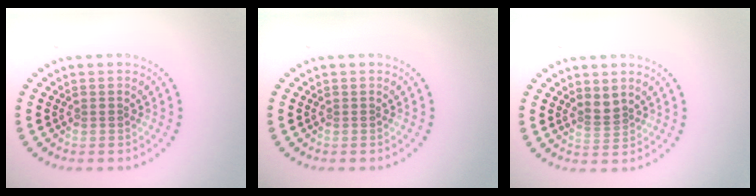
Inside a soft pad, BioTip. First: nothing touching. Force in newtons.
{"total": 0.0}
{"total": 1.4, "press": 0.9, "slide": 1.0}